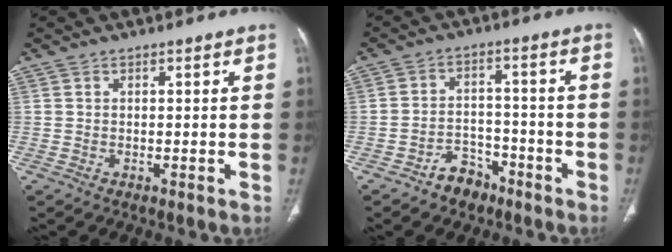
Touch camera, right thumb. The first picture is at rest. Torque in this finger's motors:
{"motor_torque": [-0.22, 0.16, -0.13, 0.01, 0.09]}